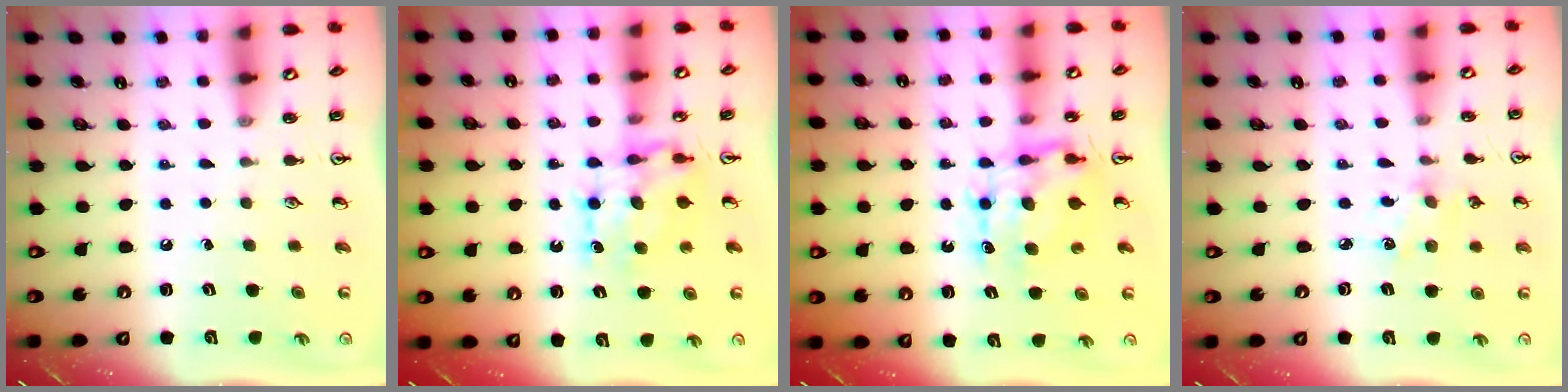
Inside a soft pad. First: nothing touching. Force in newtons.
{"total": 7.6, "press": 7.6, "slide": 0.7}
{"total": 7.7, "press": 7.7, "slide": 0.6}
{"total": 1.7, "press": 1.7, "slide": 0.4}